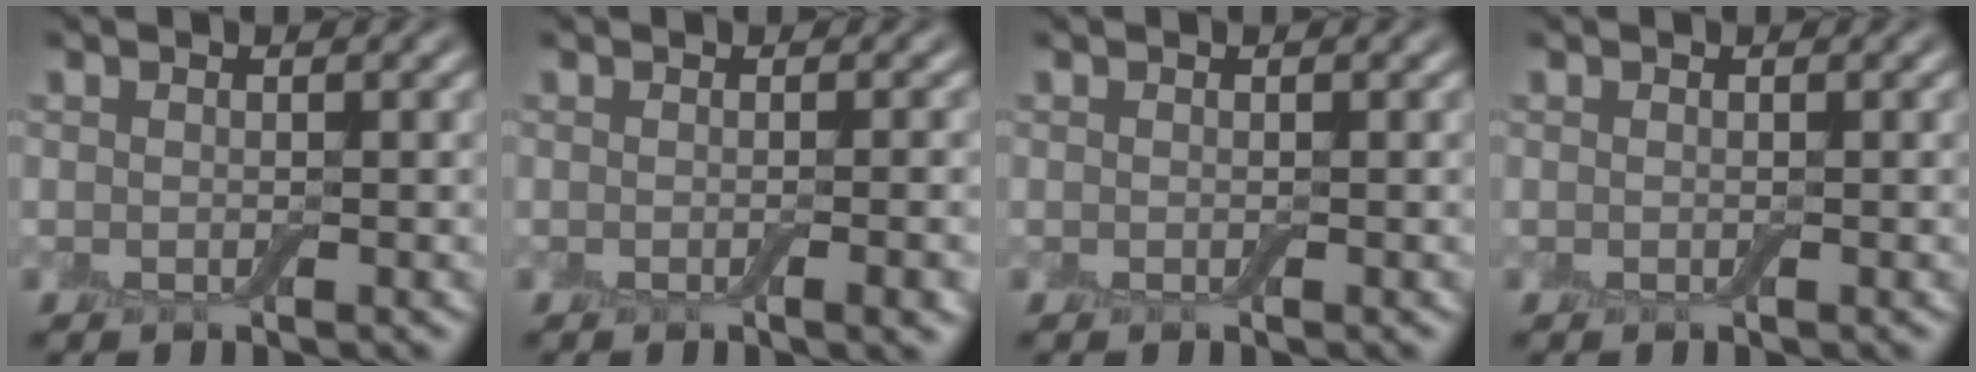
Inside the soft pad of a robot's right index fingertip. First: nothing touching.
{"total": 2.6, "force": [-0.5, 0.7, 2.5], "torque": [-0.021, 0.000, -0.007]}
{"total": 0.0}
{"total": 0.0}